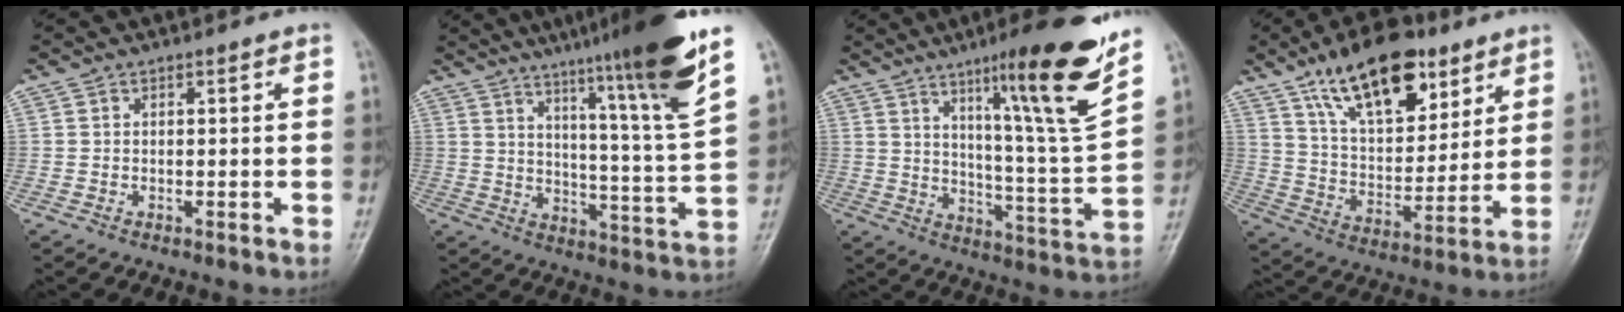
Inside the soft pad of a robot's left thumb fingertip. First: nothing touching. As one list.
[{"total": 19.1, "force": [13.0, -0.2, 14.0], "torque": [-0.194, -0.072, 0.186]}, {"total": 19.7, "force": [12.0, 1.2, 15.6], "torque": [-0.204, -0.068, 0.183]}, {"total": 19.5, "force": [11.8, 9.2, 12.5], "torque": [-0.161, -0.050, 0.206]}]